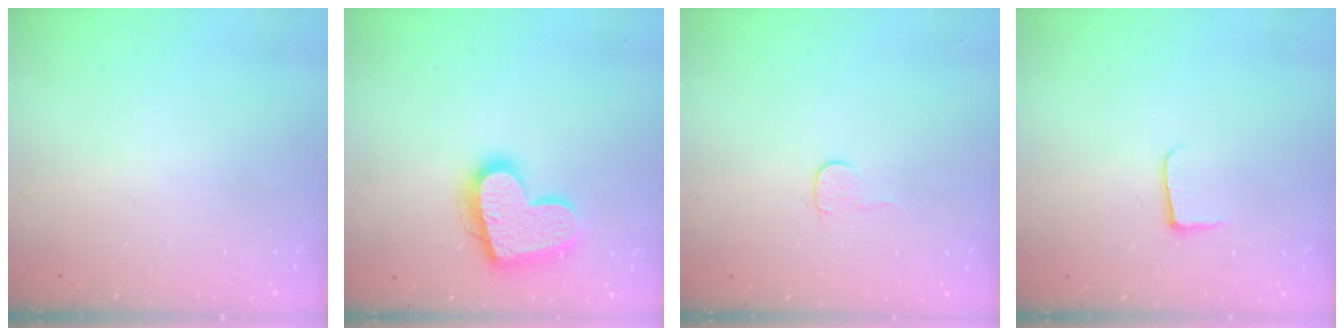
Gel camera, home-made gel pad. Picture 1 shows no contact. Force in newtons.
{"total": 18.3, "press": 18.2, "slide": 1.4}
{"total": 4.0, "press": 4.0, "slide": 0.4}
{"total": 5.0, "press": 5.0, "slide": 0.5}